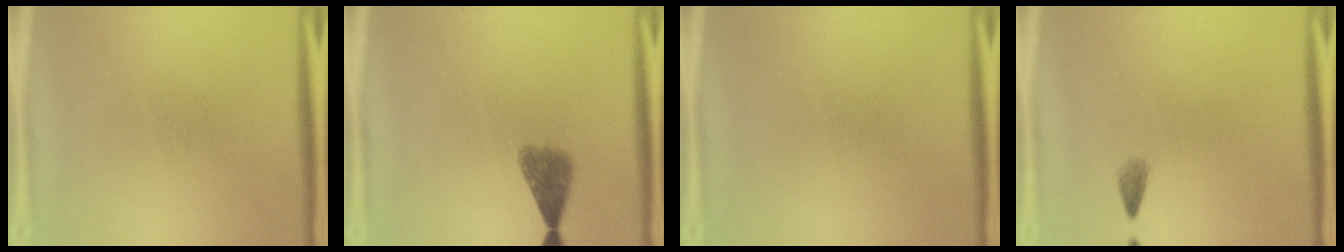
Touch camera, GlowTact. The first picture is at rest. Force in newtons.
{"total": 3.5}
{"total": 0.0}
{"total": 1.0}